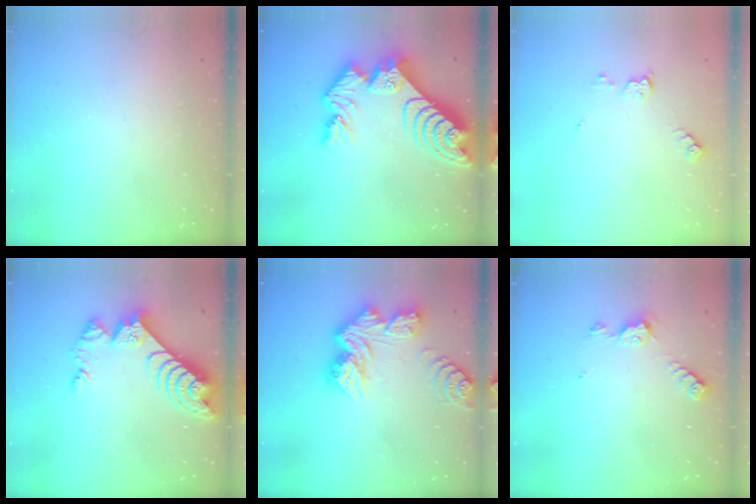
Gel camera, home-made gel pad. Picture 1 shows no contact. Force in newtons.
{"total": 17.0, "press": 16.9, "slide": 1.6}
{"total": 6.8, "press": 6.8, "slide": 0.5}
{"total": 9.9, "press": 9.9, "slide": 0.8}
{"total": 14.2, "press": 14.1, "slide": 1.6}
{"total": 5.5, "press": 5.4, "slide": 0.6}